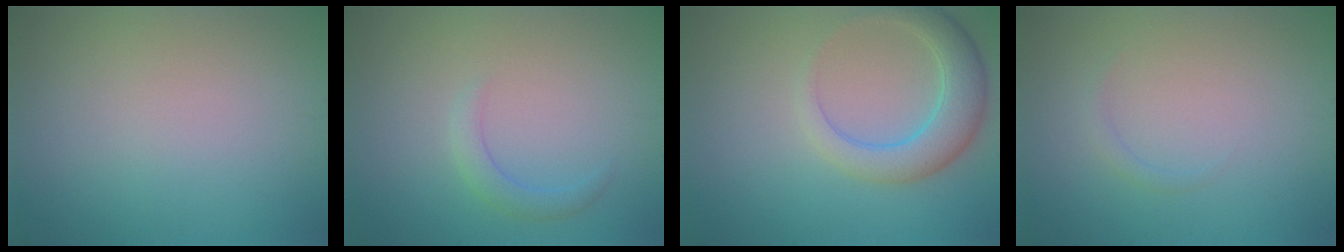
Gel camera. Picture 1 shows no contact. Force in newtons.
{"total": 1.7, "press": 1.7, "slide": 0.1}
{"total": 4.5, "press": 4.5, "slide": 0.1}
{"total": 0.8, "press": 0.8, "slide": 0.1}